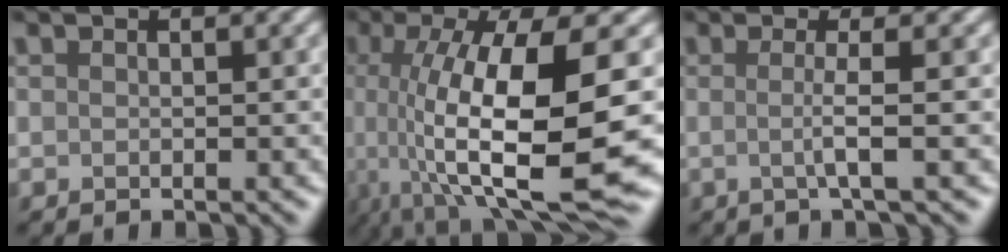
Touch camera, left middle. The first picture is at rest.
{"total": 13.9, "force": [-1.4, 4.3, 13.1], "torque": [-0.217, -0.015, -0.020]}
{"total": 2.6, "force": [-0.1, 0.6, 2.5], "torque": [-0.043, -0.007, -0.013]}